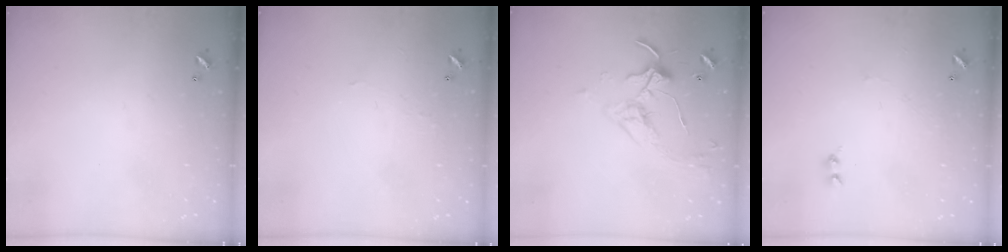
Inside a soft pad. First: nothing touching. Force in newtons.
{"total": 1.2, "press": 1.1, "slide": 0.3}
{"total": 3.4, "press": 3.4, "slide": 0.6}
{"total": 1.5, "press": 1.4, "slide": 0.6}